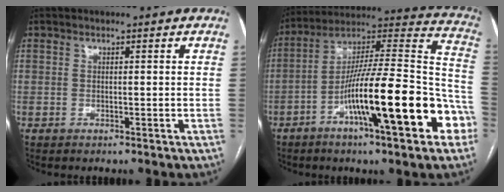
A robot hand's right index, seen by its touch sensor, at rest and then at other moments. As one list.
[{"total": 24.3, "force": [-9.4, 3.4, 22.2], "torque": [-0.296, 0.014, -0.147]}]